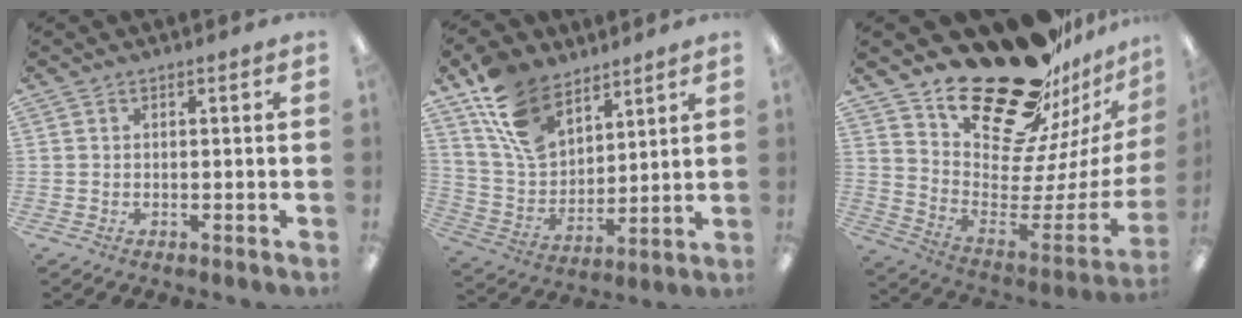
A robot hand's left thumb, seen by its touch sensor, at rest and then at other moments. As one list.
[{"total": 14.9, "force": [10.2, 8.6, 6.7], "torque": [-0.151, -0.040, 0.202]}, {"total": 26.5, "force": [21.0, 10.9, 12.0], "torque": [-0.167, -0.162, 0.379]}]